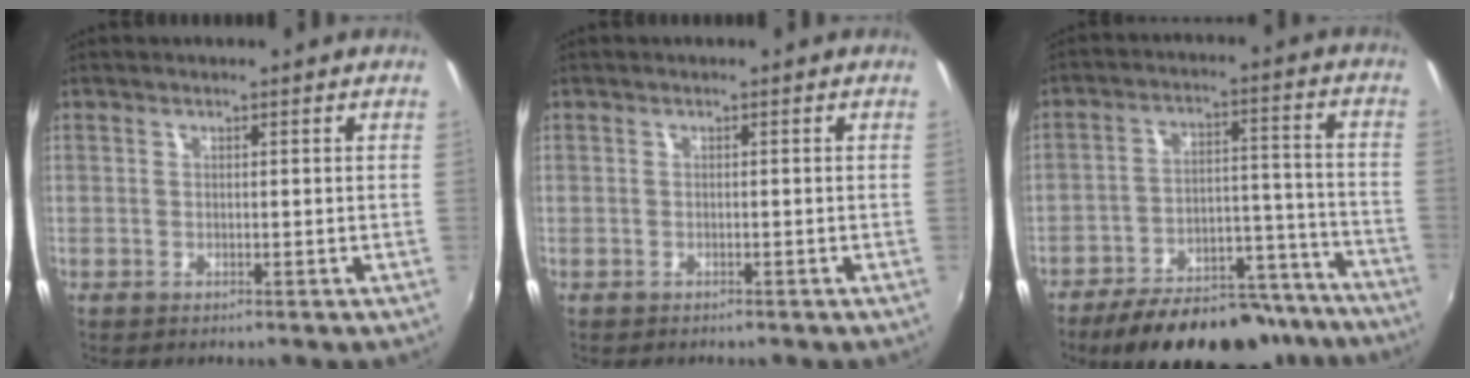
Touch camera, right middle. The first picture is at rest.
{"total": 0.9, "force": [-0.6, 0.6, 0.0], "torque": [-0.003, -0.002, -0.010]}
{"total": 23.6, "force": [-19.6, 8.8, 9.8], "torque": [-0.164, 0.023, -0.252]}